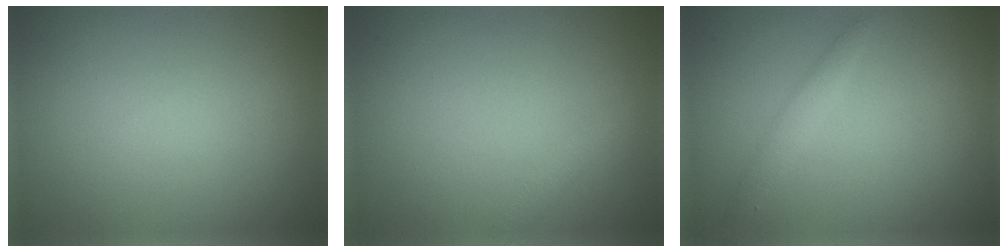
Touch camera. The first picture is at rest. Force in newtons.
{"total": 1.3, "press": 1.3, "slide": 0.1}
{"total": 1.4, "press": 1.4, "slide": 0.0}